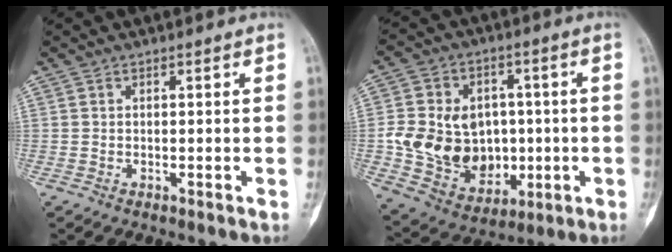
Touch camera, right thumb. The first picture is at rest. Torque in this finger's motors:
{"motor_torque": [1.21, 1.46, 1.01, -0.40, 0.46]}